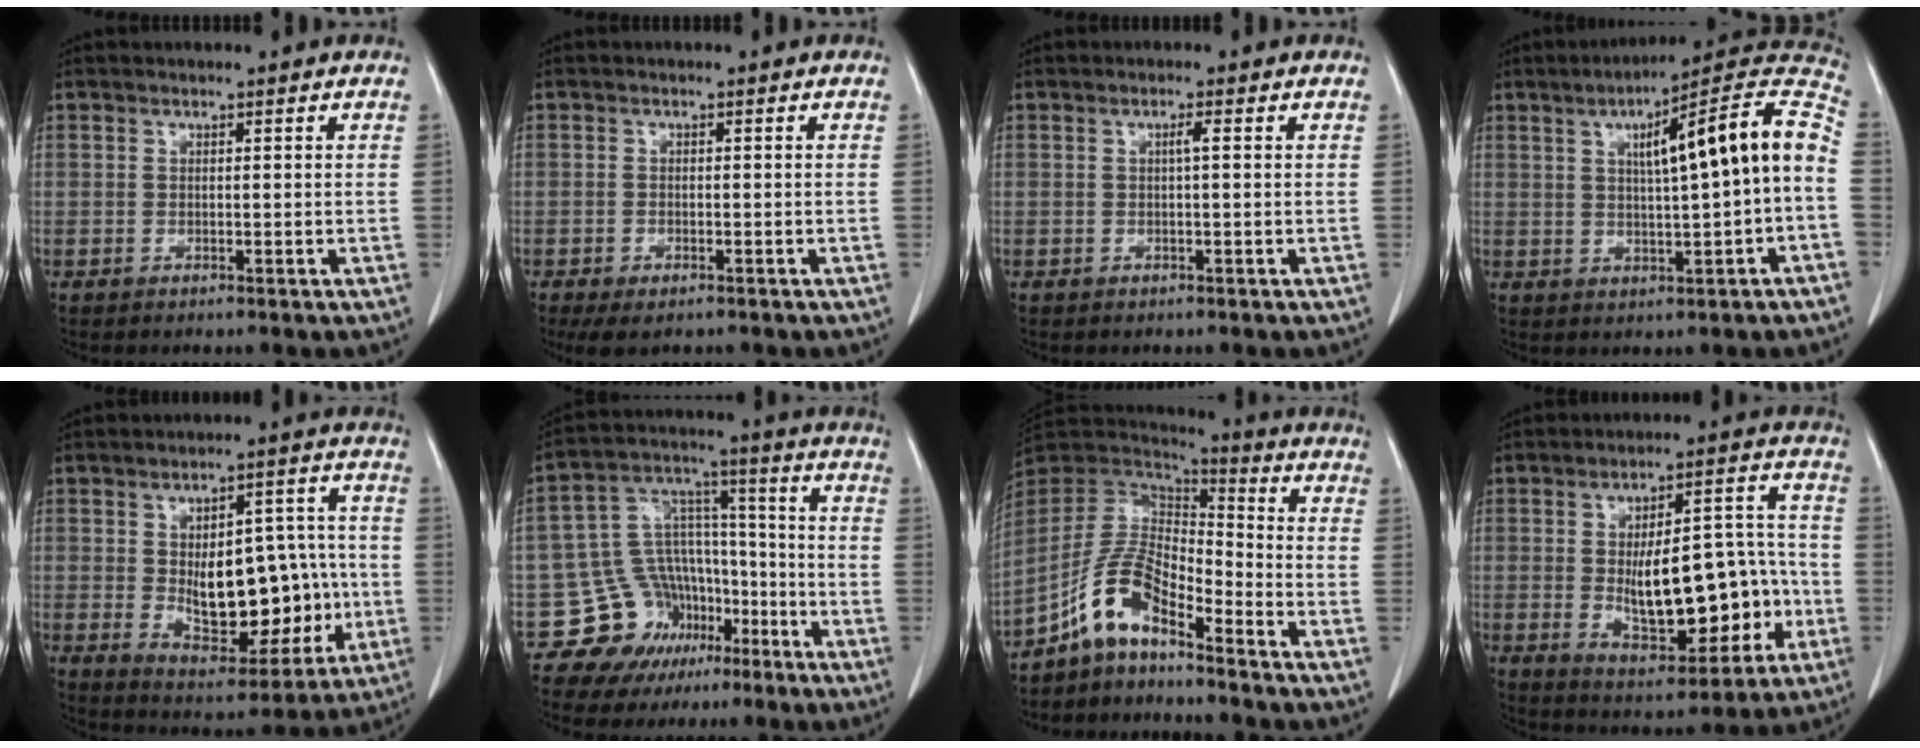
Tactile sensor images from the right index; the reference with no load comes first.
{"total": 3.9, "force": [-2.7, 1.6, 2.2], "torque": [-0.038, -0.009, -0.039]}
{"total": 1.1, "force": [0.1, 0.0, 1.1], "torque": [-0.022, 0.003, 0.003]}
{"total": 15.9, "force": [1.4, 1.2, 15.8], "torque": [-0.221, 0.040, 0.019]}
{"total": 16.6, "force": [-1.4, 8.6, 14.1], "torque": [-0.212, 0.019, 0.004]}
{"total": 13.4, "force": [-7.4, 10.7, 3.1], "torque": [-0.048, 0.092, -0.108]}
{"total": 9.9, "force": [-6.8, 3.2, 6.5], "torque": [-0.147, 0.025, -0.136]}
{"total": 17.1, "force": [-2.7, 7.0, 15.4], "torque": [-0.228, 0.028, -0.024]}